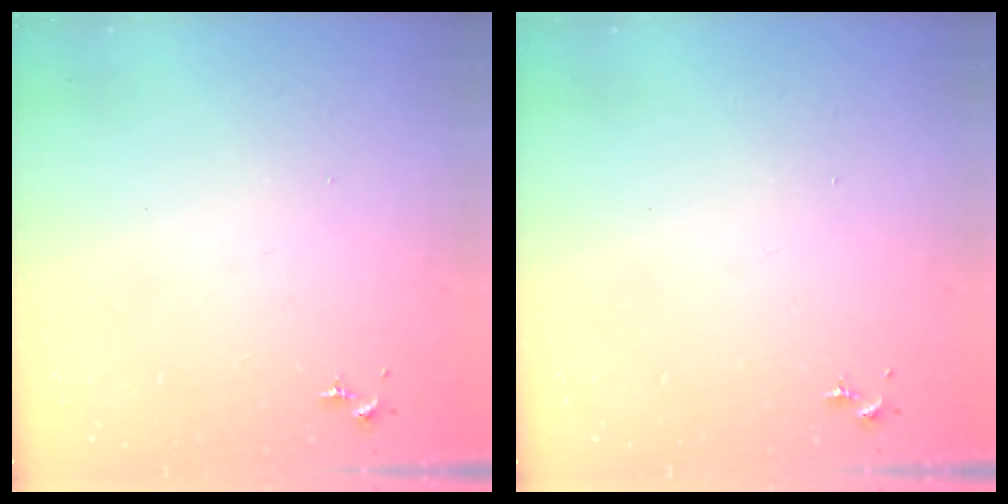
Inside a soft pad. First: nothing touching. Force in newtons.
{"total": 0.0}